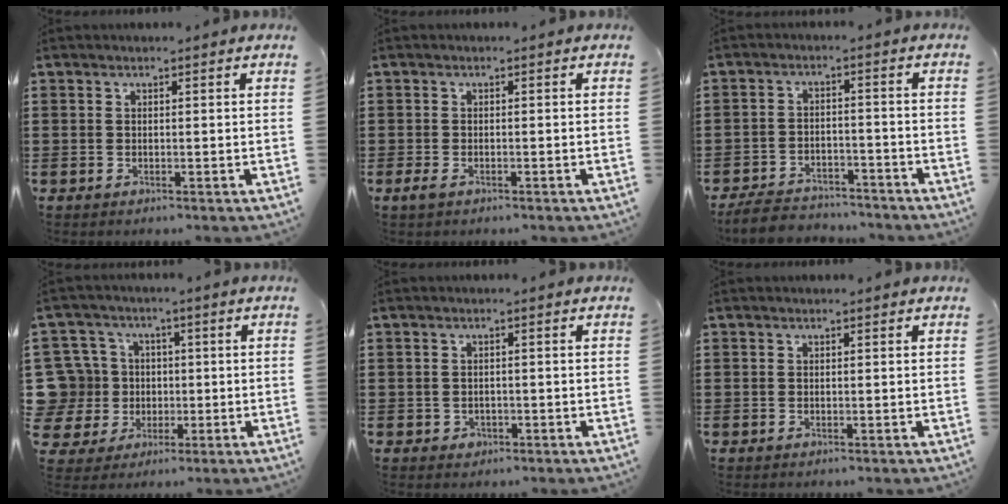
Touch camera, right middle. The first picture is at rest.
{"total": 1.2, "force": [-0.7, 0.5, 0.9], "torque": [-0.025, -0.003, -0.017]}
{"total": 4.7, "force": [-4.6, 1.0, 0.3], "torque": [-0.020, 0.007, -0.098]}
{"total": 10.4, "force": [0.7, 9.9, 3.2], "torque": [-0.125, 0.013, 0.018]}
{"total": 1.0, "force": [-0.3, 0.9, 0.3], "torque": [-0.010, 0.003, -0.008]}
{"total": 0.0}